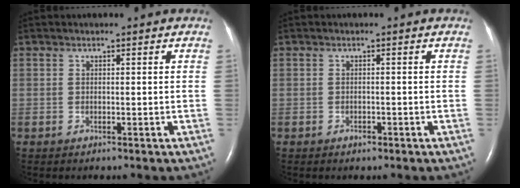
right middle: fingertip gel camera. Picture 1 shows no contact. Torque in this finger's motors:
{"motor_torque": [0.23, -0.12, -0.03, 0.00]}